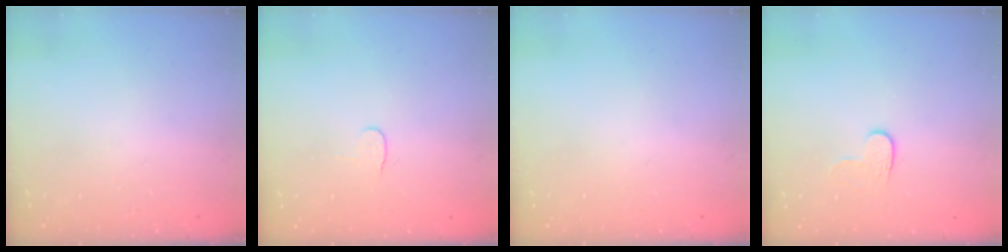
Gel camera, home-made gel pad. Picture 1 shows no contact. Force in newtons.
{"total": 3.9, "press": 3.9, "slide": 0.2}
{"total": 0.0}
{"total": 4.2, "press": 4.2, "slide": 0.5}